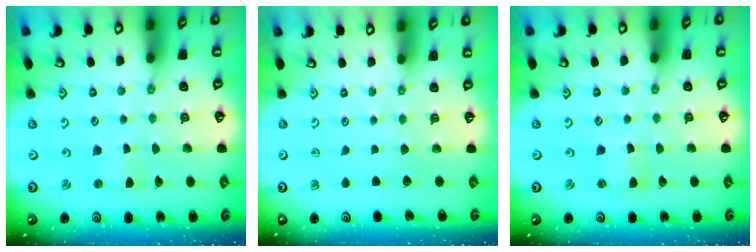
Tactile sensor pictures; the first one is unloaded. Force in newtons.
{"total": 0.0}
{"total": 0.7, "press": 0.7, "slide": 0.1}